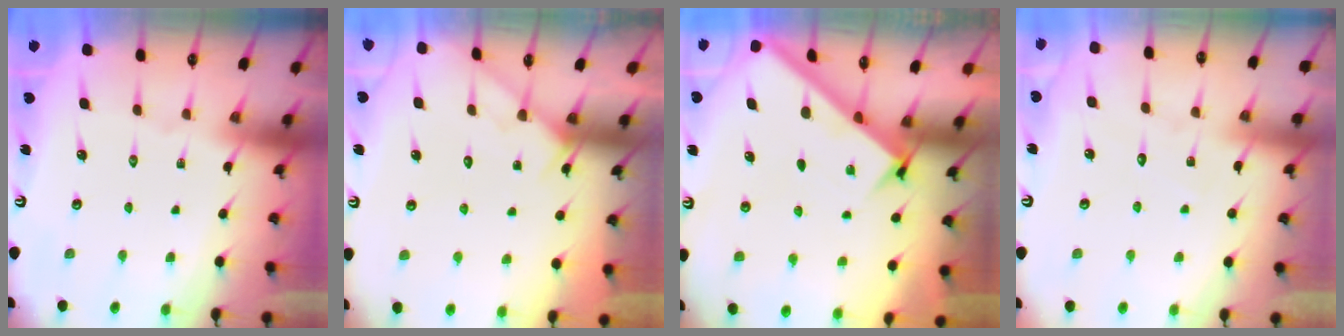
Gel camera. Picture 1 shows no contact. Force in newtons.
{"total": 6.3, "press": 6.3, "slide": 0.4}
{"total": 2.1, "press": 2.1, "slide": 0.2}
{"total": 3.6, "press": 3.6, "slide": 0.4}